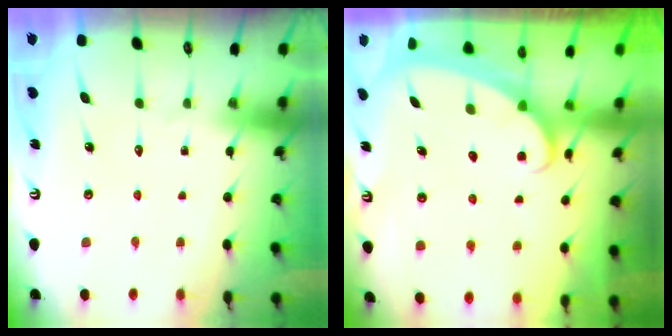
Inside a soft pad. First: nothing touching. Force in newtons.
{"total": 2.4, "press": 2.3, "slide": 0.3}